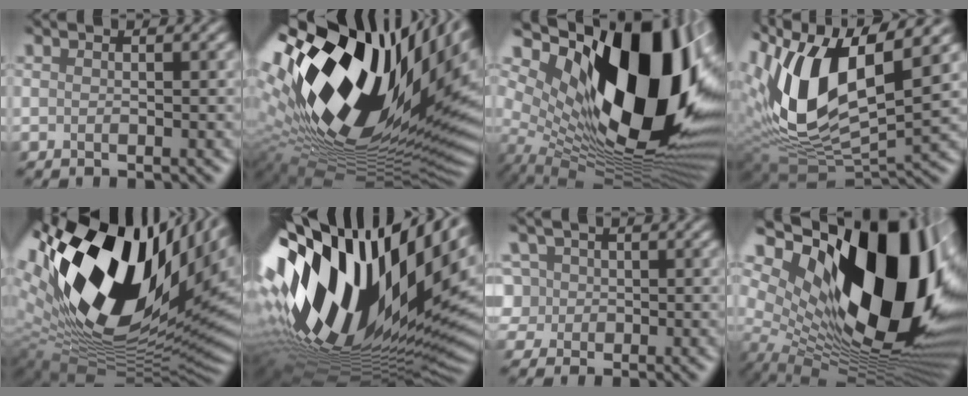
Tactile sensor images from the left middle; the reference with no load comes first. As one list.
[{"total": 21.2, "force": [6.1, 10.2, 17.6], "torque": [-0.313, -0.006, 0.112]}, {"total": 17.2, "force": [4.5, 8.5, 14.3], "torque": [-0.217, -0.008, 0.082]}, {"total": 12.0, "force": [3.5, 5.7, 10.0], "torque": [-0.215, 0.003, 0.069]}, {"total": 20.0, "force": [6.7, 10.7, 15.6], "torque": [-0.299, 0.004, 0.127]}, {"total": 19.5, "force": [4.6, 9.0, 16.6], "torque": [-0.301, 0.003, 0.077]}, {"total": 4.5, "force": [0.1, 4.3, 1.2], "torque": [-0.024, 0.035, -0.021]}, {"total": 18.7, "force": [5.5, 9.6, 15.1], "torque": [-0.239, 0.005, 0.107]}]